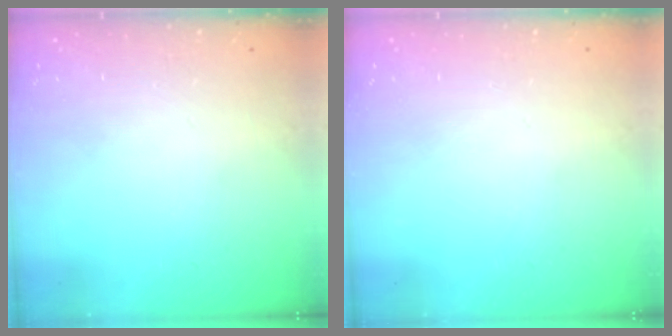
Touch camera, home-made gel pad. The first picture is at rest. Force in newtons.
{"total": 0.0}